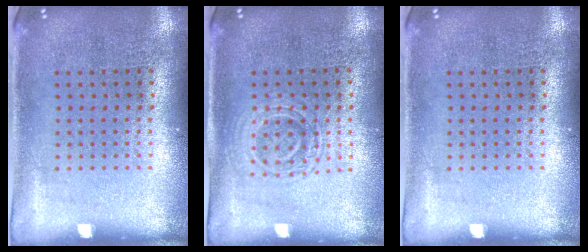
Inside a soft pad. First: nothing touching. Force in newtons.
{"total": 1.4, "press": 1.3, "slide": 0.4}
{"total": 0.0}